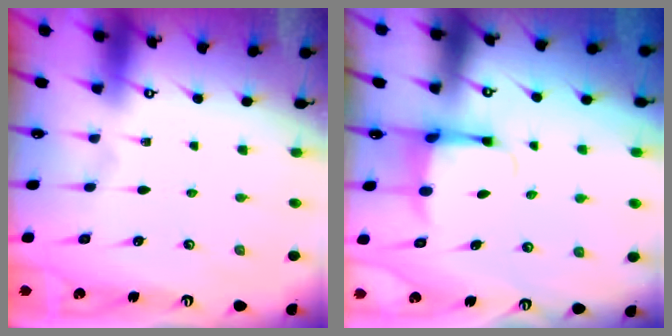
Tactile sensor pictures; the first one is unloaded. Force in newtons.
{"total": 3.8, "press": 3.7, "slide": 1.1}